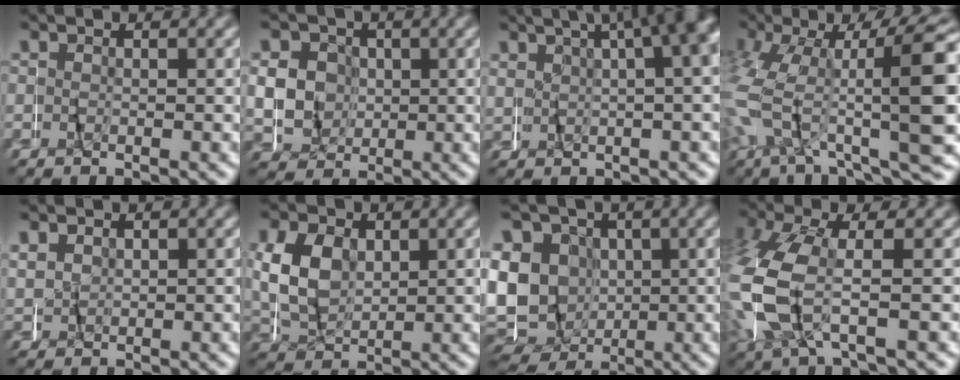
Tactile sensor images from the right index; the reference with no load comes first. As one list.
[{"total": 10.0, "force": [1.2, 9.4, 3.1], "torque": [-0.084, -0.015, 0.020]}, {"total": 16.0, "force": [6.5, 8.5, 11.9], "torque": [-0.133, 0.060, 0.080]}, {"total": 14.3, "force": [-2.2, 6.9, 12.3], "torque": [-0.211, -0.017, -0.022]}, {"total": 1.4, "force": [1.1, 0.8, -0.3], "torque": [-0.005, 0.004, 0.023]}, {"total": 4.8, "force": [1.0, 3.8, 2.8], "torque": [-0.068, -0.002, 0.022]}, {"total": 16.2, "force": [0.6, 15.2, 5.7], "torque": [-0.163, -0.031, 0.007]}, {"total": 8.6, "force": [-0.4, 6.1, 6.0], "torque": [-0.198, -0.022, -0.002]}]